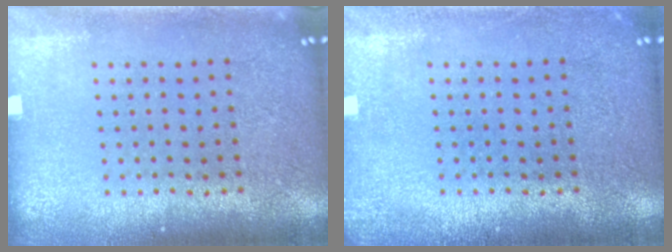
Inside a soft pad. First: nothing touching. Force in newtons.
{"total": 1.1, "press": 1.1, "slide": 0.3}